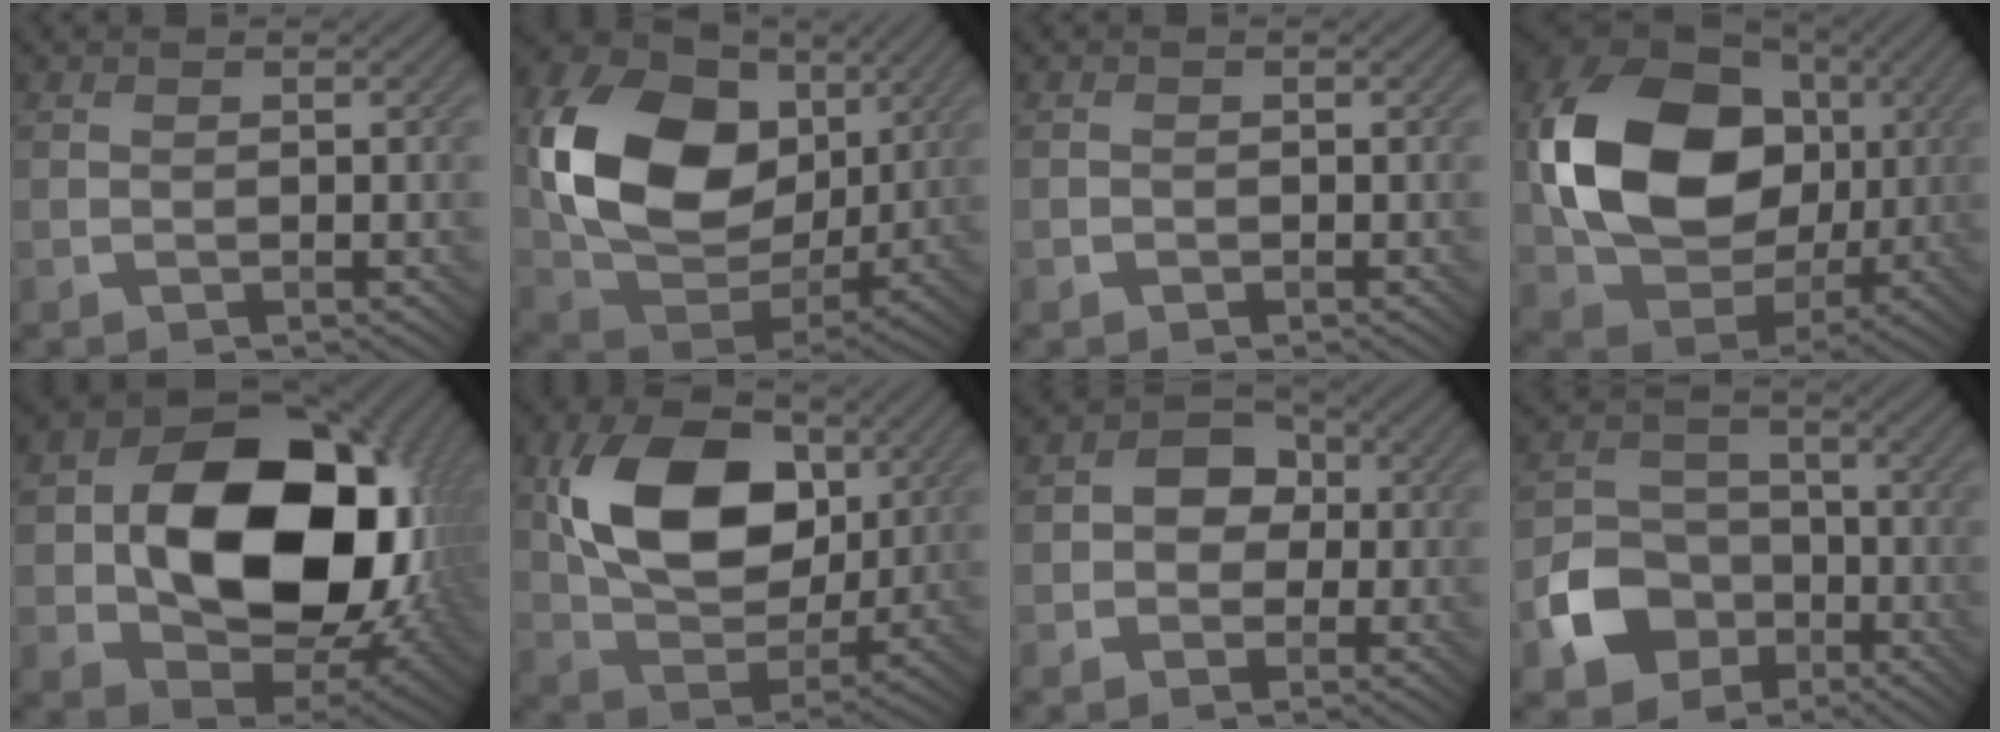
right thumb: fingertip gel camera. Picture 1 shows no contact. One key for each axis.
{"total": 15.7, "fx": 3.4, "fy": 11.4, "fz": 10.2, "tx": -0.204, "ty": 0.000, "tz": 0.066}
{"total": 0.6, "fx": -0.3, "fy": 0.5, "fz": 0.1, "tx": 0.001, "ty": -0.003, "tz": -0.006}
{"total": 16.0, "fx": 1.7, "fy": 12.4, "fz": 10.1, "tx": -0.207, "ty": 0.007, "tz": 0.032}
{"total": 19.0, "fx": 1.5, "fy": 13.7, "fz": 13.0, "tx": -0.220, "ty": -0.036, "tz": 0.055}
{"total": 13.8, "fx": 3.6, "fy": 9.3, "fz": 9.5, "tx": -0.191, "ty": 0.003, "tz": 0.065}
{"total": 6.0, "fx": -0.1, "fy": 5.1, "fz": 3.1, "tx": -0.043, "ty": 0.017, "tz": -0.023}
{"total": 8.6, "fx": -4.0, "fy": 6.7, "fz": 3.7, "tx": -0.080, "ty": -0.012, "tz": -0.087}